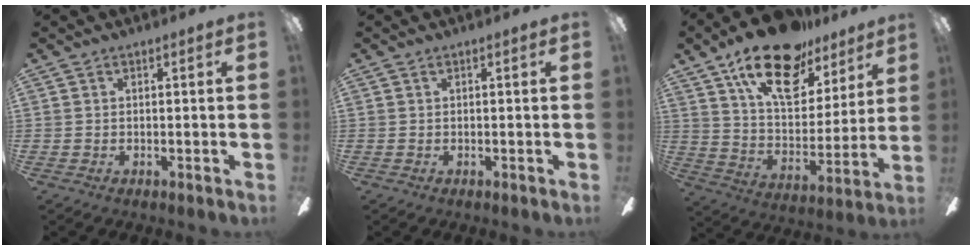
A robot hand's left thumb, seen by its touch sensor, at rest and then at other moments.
{"total": 0.0}
{"total": 22.8, "force": [14.6, 11.3, 13.4], "torque": [-0.214, -0.077, 0.255]}